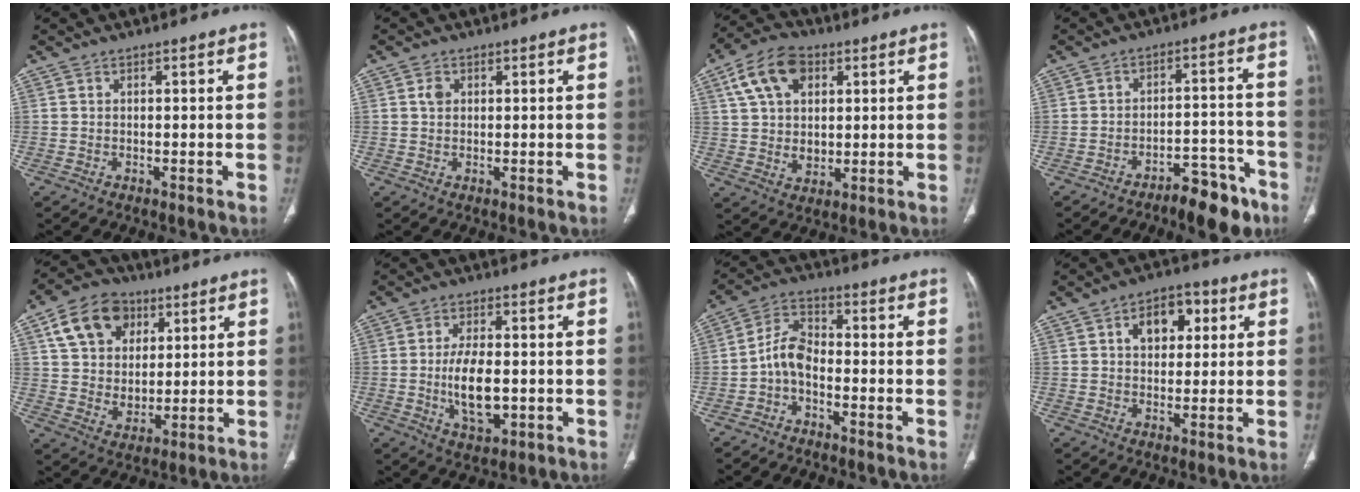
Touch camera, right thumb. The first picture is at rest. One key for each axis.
{"total": 1.8, "fx": 0.5, "fy": 1.4, "fz": 1.0, "tx": -0.014, "ty": 0.001, "tz": 0.009}
{"total": 13.0, "fx": 4.8, "fy": 8.6, "fz": 8.5, "tx": -0.136, "ty": -0.004, "tz": 0.087}
{"total": 9.4, "fx": -6.7, "fy": 3.5, "fz": 5.6, "tx": -0.058, "ty": 0.057, "tz": -0.099}
{"total": 14.1, "fx": 5.7, "fy": 10.6, "fz": 7.3, "tx": -0.100, "ty": -0.011, "tz": 0.102}
{"total": 9.2, "fx": -1.3, "fy": 4.5, "fz": 7.9, "tx": -0.135, "ty": -0.003, "tz": -0.016}
{"total": 6.1, "fx": -2.2, "fy": 3.5, "fz": 4.4, "tx": -0.082, "ty": 0.032, "tz": -0.053}
{"total": 8.6, "fx": 2.6, "fy": 5.8, "fz": 5.8, "tx": -0.051, "ty": 0.008, "tz": 0.035}